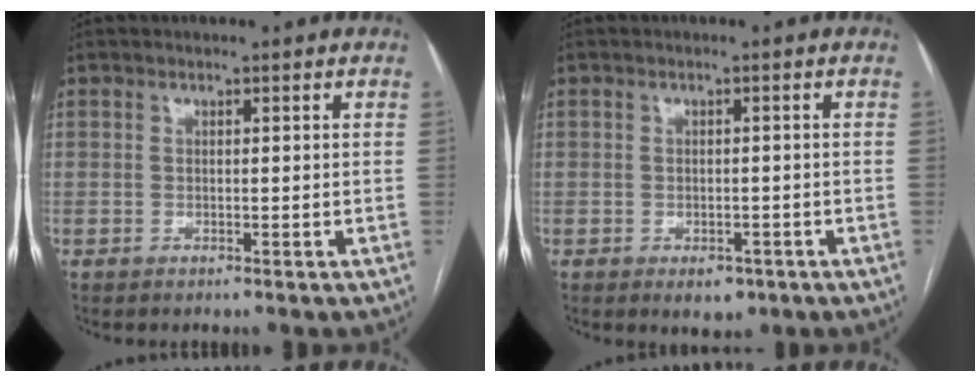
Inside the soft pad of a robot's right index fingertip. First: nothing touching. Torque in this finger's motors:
{"motor_torque": [-0.02, -0.05, -0.13, -0.05]}